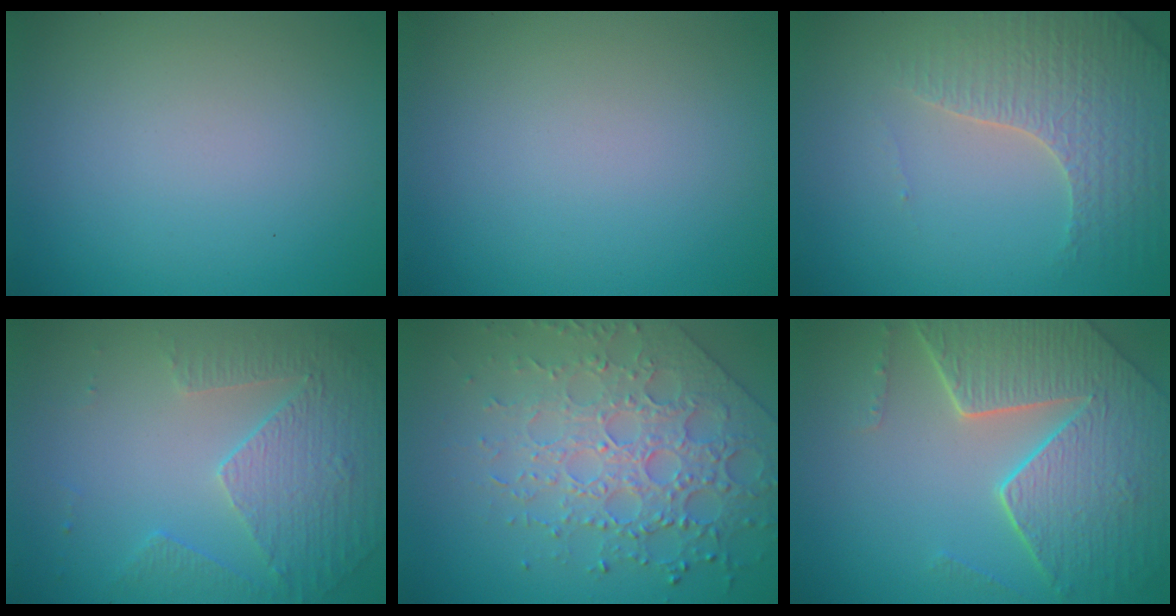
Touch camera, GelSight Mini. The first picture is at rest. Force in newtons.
{"total": 0.0}
{"total": 4.0, "press": 3.9, "slide": 1.1}
{"total": 5.2, "press": 3.6, "slide": 3.7}
{"total": 6.0, "press": 5.2, "slide": 3.1}
{"total": 8.3, "press": 5.8, "slide": 5.9}